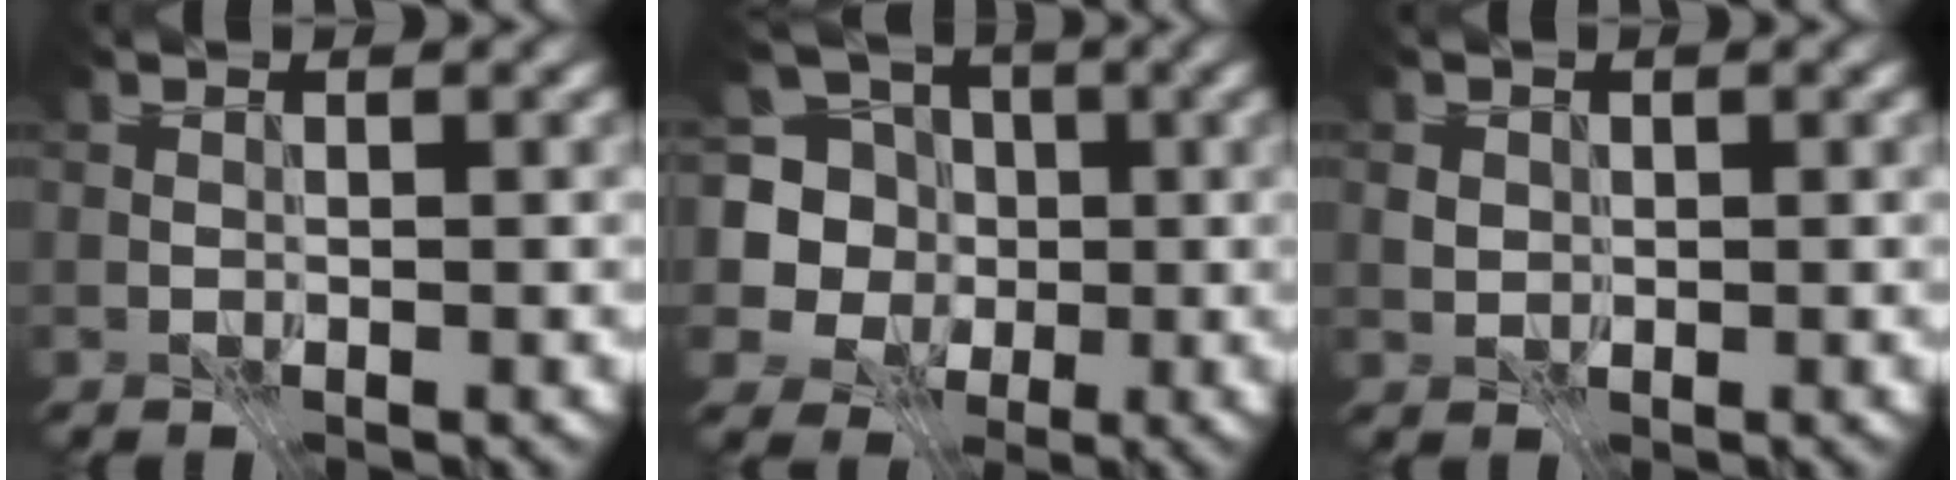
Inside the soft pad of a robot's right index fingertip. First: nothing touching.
{"total": 8.6, "force": [0.2, 8.1, 2.8], "torque": [-0.079, 0.031, -0.036]}
{"total": 1.1, "force": [0.2, 1.0, 0.3], "torque": [-0.008, -0.008, 0.011]}